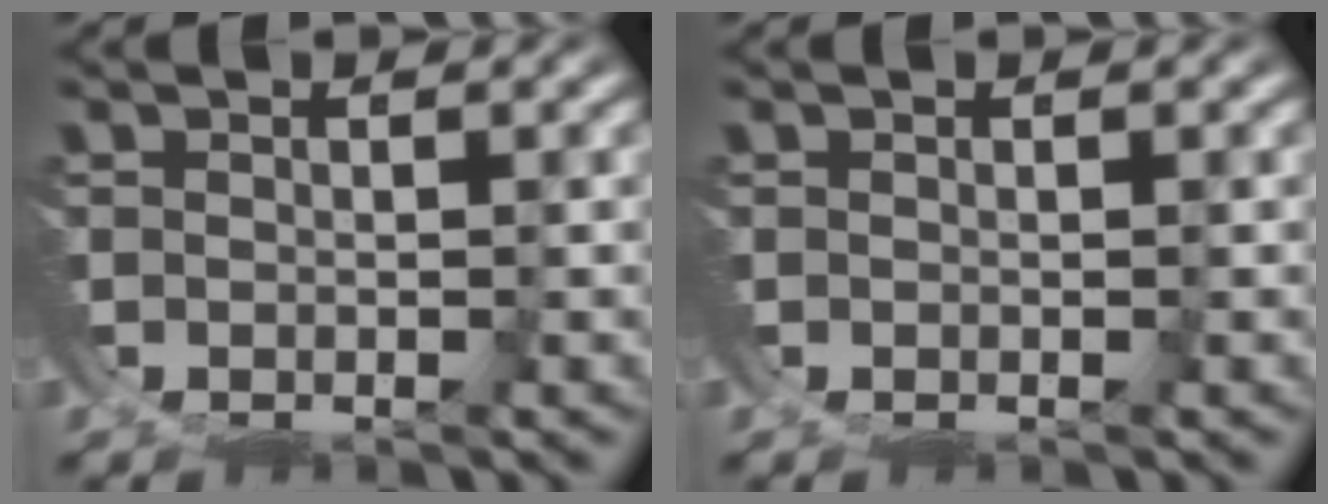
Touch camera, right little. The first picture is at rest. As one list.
[{"total": 0.0}]